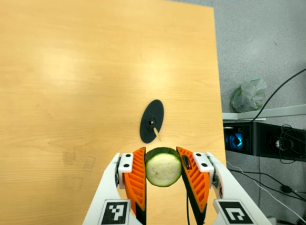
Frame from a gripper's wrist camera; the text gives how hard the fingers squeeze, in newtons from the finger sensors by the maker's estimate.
{"total": 11.3, "left": 9.8, "right": 12.8}